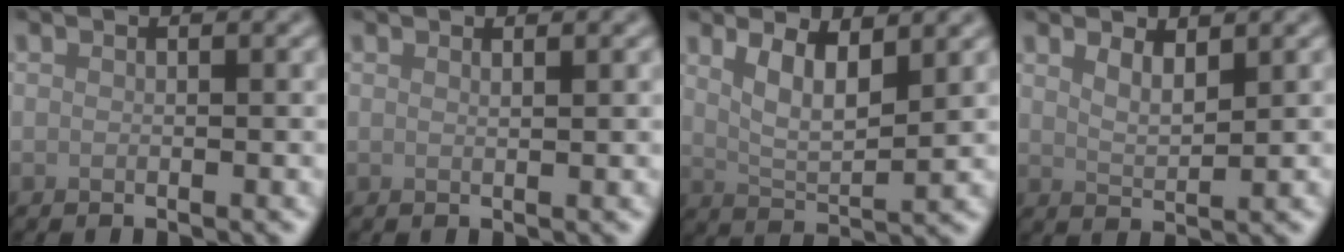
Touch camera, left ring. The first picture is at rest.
{"total": 0.6, "force": [0.4, 0.2, 0.3], "torque": [0.002, -0.001, 0.007]}
{"total": 4.0, "force": [2.0, 1.3, 3.2], "torque": [-0.067, -0.009, 0.040]}
{"total": 2.0, "force": [1.4, 0.6, 1.3], "torque": [-0.025, -0.007, 0.029]}